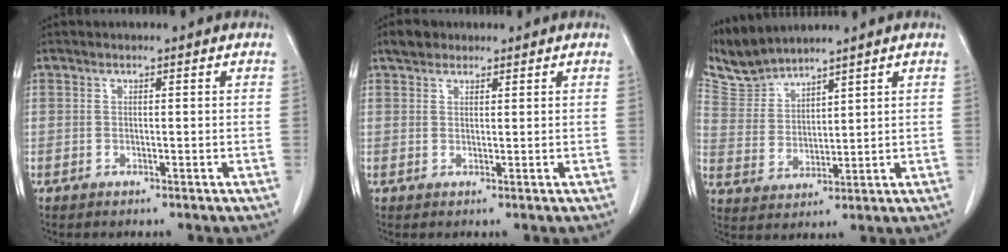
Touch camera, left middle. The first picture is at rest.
{"total": 2.5, "force": [1.9, 1.5, 0.7], "torque": [-0.016, 0.013, 0.031]}
{"total": 6.0, "force": [6.0, 0.3, 0.1], "torque": [-0.015, 0.008, 0.133]}